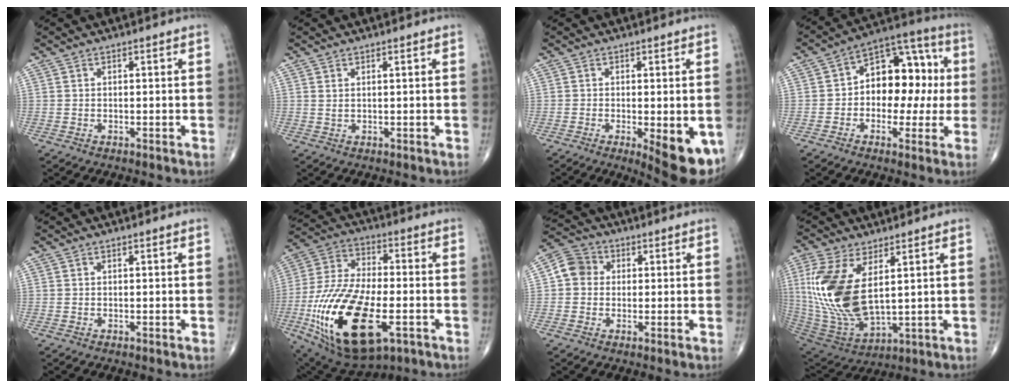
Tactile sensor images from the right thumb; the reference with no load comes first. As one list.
[{"total": 0.8, "force": [0.5, 0.1, 0.6], "torque": [-0.015, -0.002, 0.010]}, {"total": 10.0, "force": [-3.5, 3.3, 8.8], "torque": [-0.106, -0.016, -0.042]}, {"total": 14.9, "force": [0.4, 9.8, 11.2], "torque": [-0.108, 0.045, -0.004]}, {"total": 0.0}, {"total": 25.7, "force": [-8.2, 12.2, 21.2], "torque": [-0.451, 0.000, -0.130]}, {"total": 5.8, "force": [0.5, 5.2, 2.5], "torque": [-0.031, 0.014, -0.003]}, {"total": 18.4, "force": [3.9, 8.9, 15.6], "torque": [-0.340, -0.026, 0.091]}]